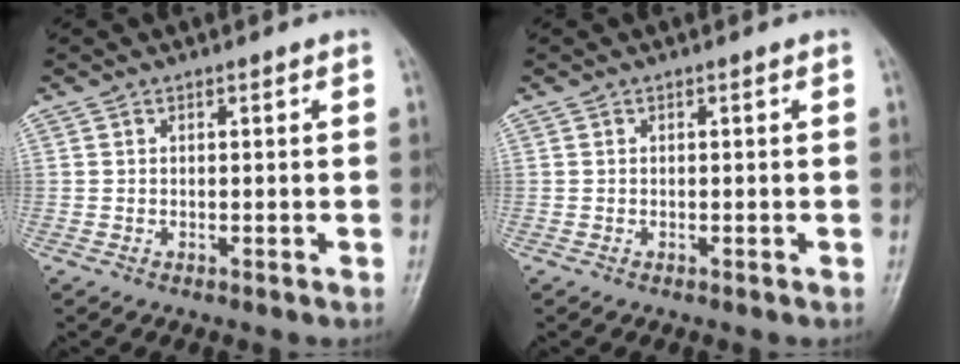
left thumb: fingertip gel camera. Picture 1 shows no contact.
{"total": 0.0}